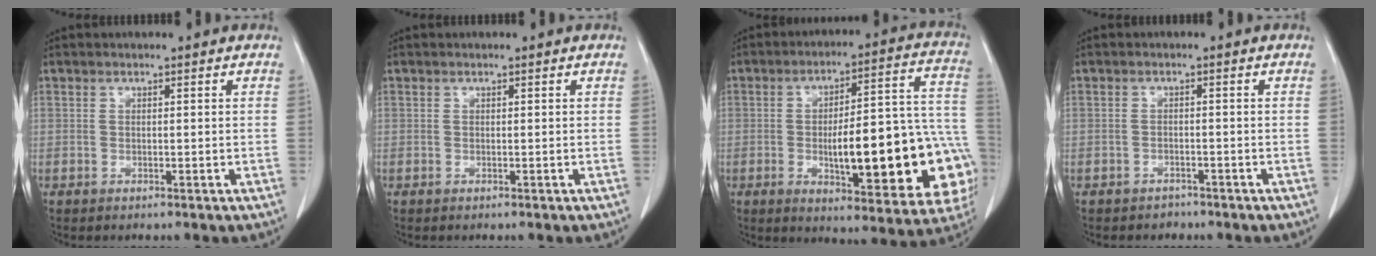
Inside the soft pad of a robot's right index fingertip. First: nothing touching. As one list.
[{"total": 0.0}, {"total": 24.5, "force": [-5.2, 6.3, 23.0], "torque": [-0.233, 0.029, -0.053]}, {"total": 1.9, "force": [-1.5, 1.0, 0.0], "torque": [-0.013, 0.000, -0.024]}]